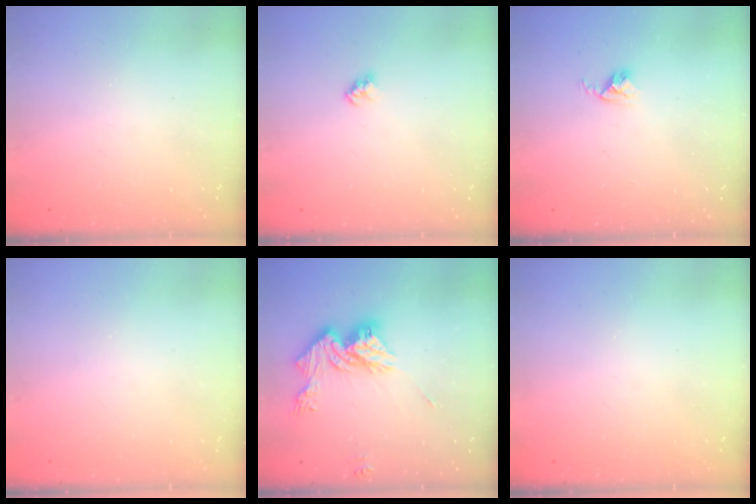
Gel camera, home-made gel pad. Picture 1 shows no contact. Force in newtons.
{"total": 2.4, "press": 2.4, "slide": 0.2}
{"total": 2.8, "press": 2.7, "slide": 0.4}
{"total": 0.0}
{"total": 14.0, "press": 13.9, "slide": 1.2}
{"total": 0.0}